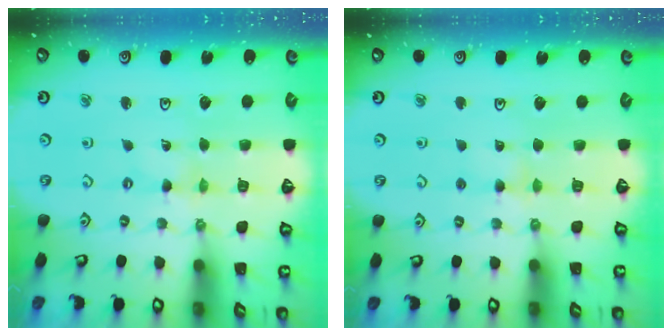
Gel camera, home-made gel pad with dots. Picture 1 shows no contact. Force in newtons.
{"total": 4.5, "press": 4.4, "slide": 0.4}